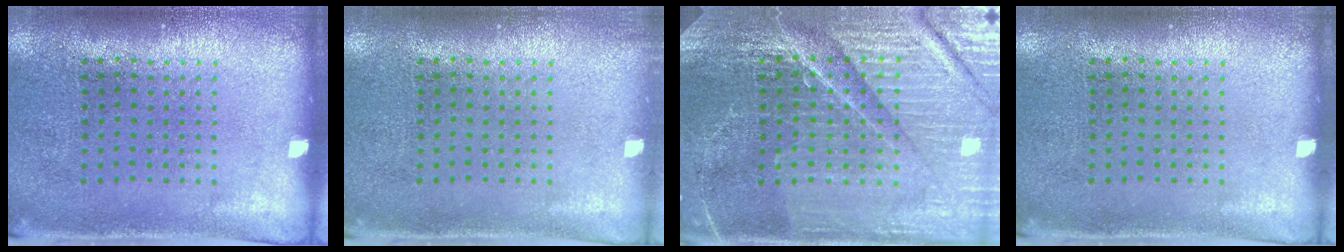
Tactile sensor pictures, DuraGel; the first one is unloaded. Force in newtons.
{"total": 0.5, "press": 0.5, "slide": 0.1}
{"total": 5.4, "press": 5.0, "slide": 2.0}
{"total": 0.0}